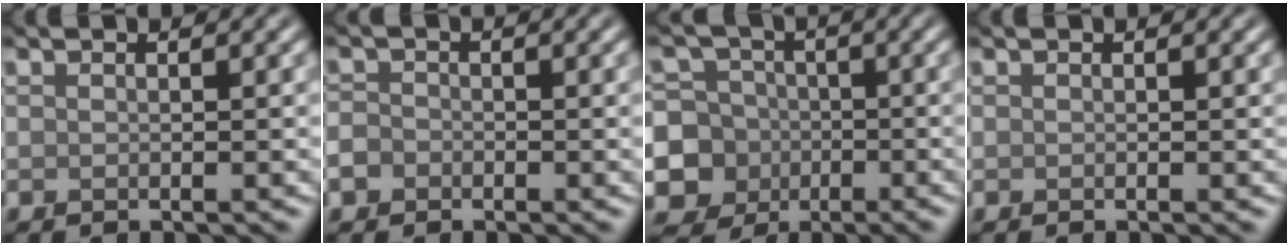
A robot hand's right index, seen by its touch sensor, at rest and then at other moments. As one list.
[{"total": 1.9, "force": [-1.0, 1.5, 0.7], "torque": [-0.006, -0.001, -0.023]}, {"total": 10.7, "force": [-3.0, 10.0, 2.6], "torque": [-0.080, -0.010, -0.073]}, {"total": 0.0}]